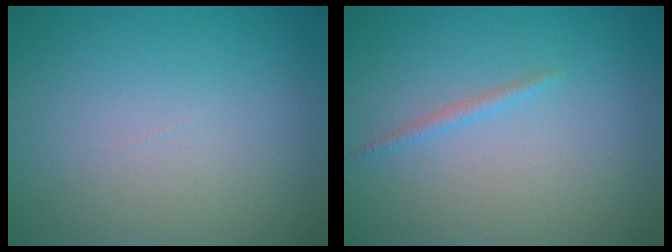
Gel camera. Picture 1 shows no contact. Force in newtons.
{"total": 0.8, "press": 0.8, "slide": 0.1}